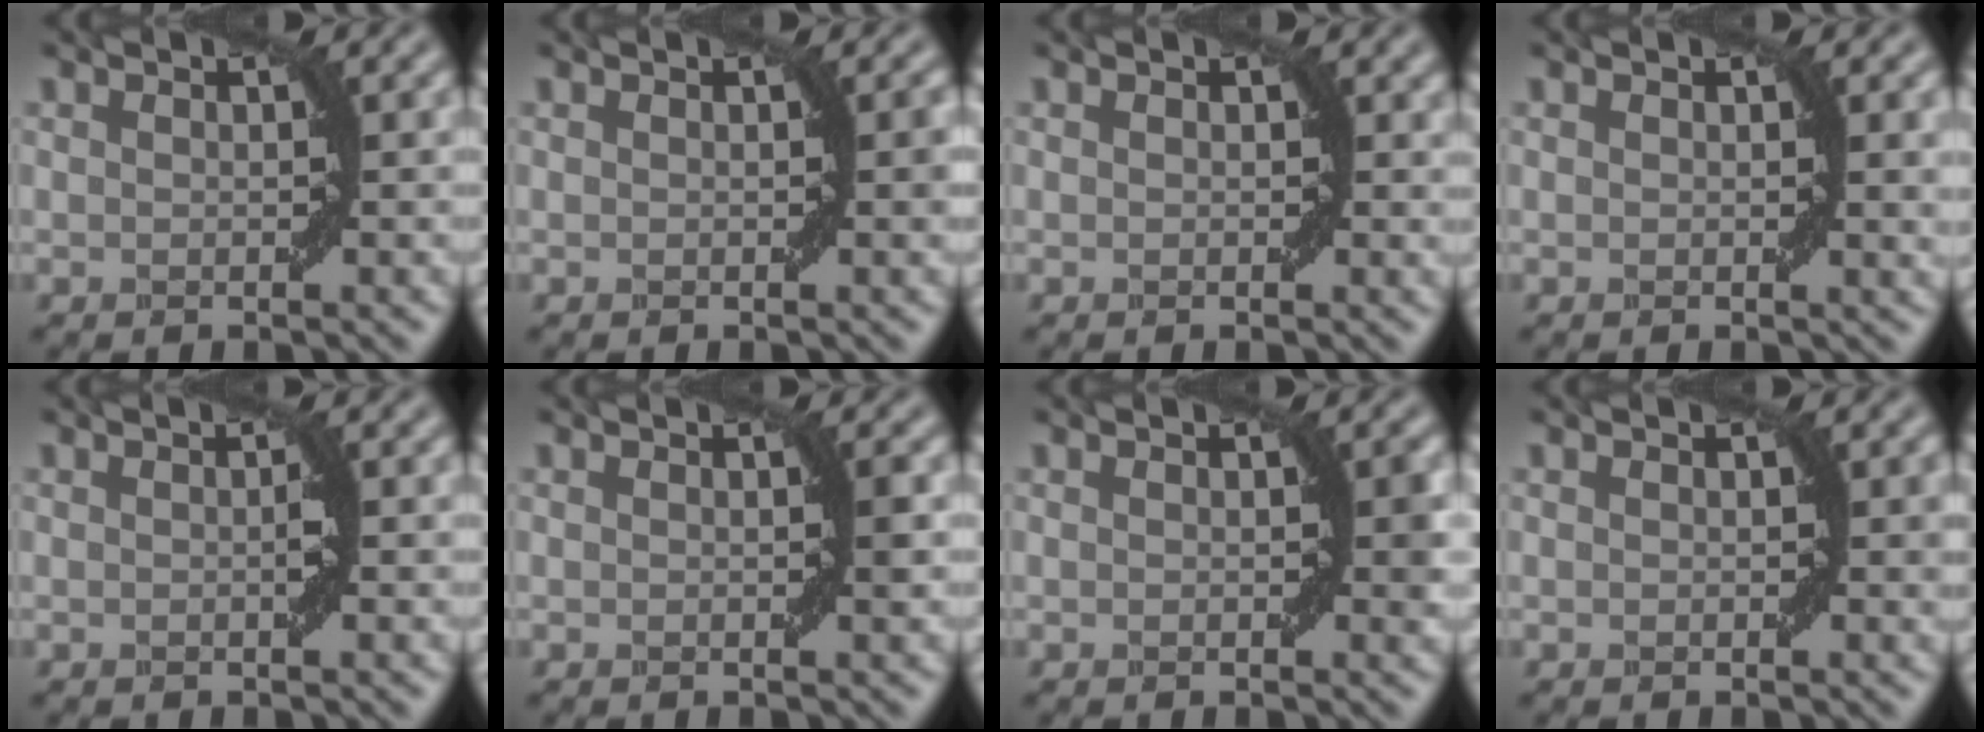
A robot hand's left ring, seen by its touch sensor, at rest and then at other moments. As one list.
[{"total": 0.7, "force": [0.1, -0.1, 0.7], "torque": [-0.007, 0.002, 0.001]}, {"total": 0.8, "force": [0.3, 0.6, 0.5], "torque": [0.000, -0.004, 0.003]}, {"total": 1.6, "force": [0.5, 0.2, 1.5], "torque": [-0.016, -0.002, 0.007]}, {"total": 0.9, "force": [-0.1, -0.1, 0.9], "torque": [-0.016, 0.003, 0.000]}, {"total": 0.7, "force": [0.0, -0.2, 0.6], "torque": [-0.008, 0.003, 0.001]}, {"total": 0.9, "force": [0.1, 0.1, 0.8], "torque": [-0.009, 0.000, 0.002]}, {"total": 0.6, "force": [0.1, 0.1, 0.6], "torque": [-0.005, 0.000, 0.003]}]